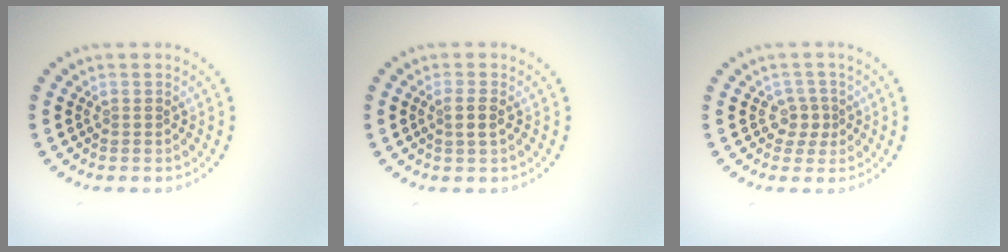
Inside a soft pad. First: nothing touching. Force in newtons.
{"total": 1.4, "press": 1.2, "slide": 0.7}
{"total": 1.7, "press": 1.3, "slide": 1.1}